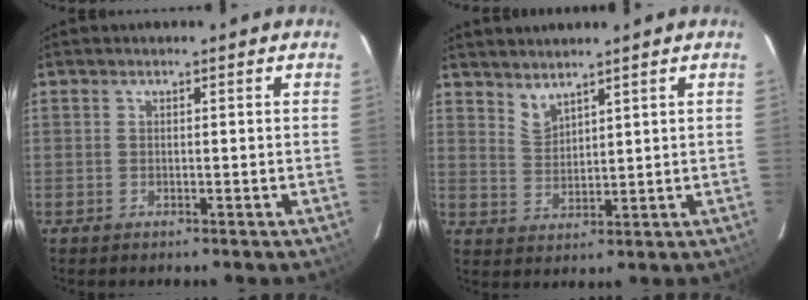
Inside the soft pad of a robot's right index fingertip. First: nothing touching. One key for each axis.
{"total": 3.6, "fx": 3.4, "fy": 0.8, "fz": 1.1, "tx": -0.020, "ty": -0.002, "tz": 0.068}